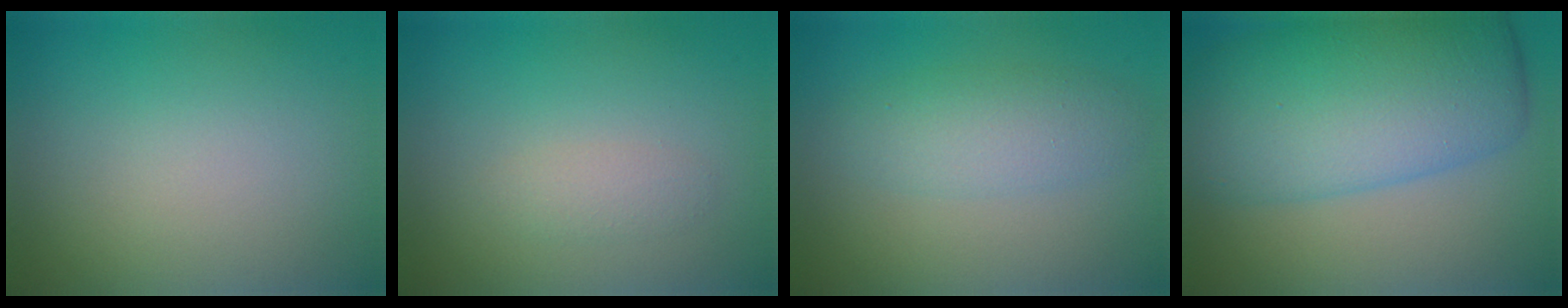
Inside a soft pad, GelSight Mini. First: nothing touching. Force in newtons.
{"total": 1.3, "press": 1.3, "slide": 0.0}
{"total": 3.3, "press": 3.3, "slide": 0.1}
{"total": 11.2, "press": 11.2, "slide": 0.3}